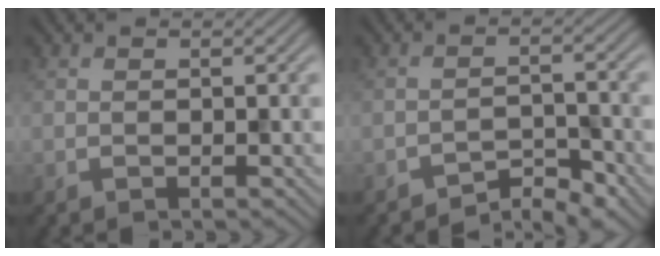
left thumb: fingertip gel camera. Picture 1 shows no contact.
{"total": 3.3, "force": [-3.0, 0.8, 1.2], "torque": [-0.014, 0.006, -0.058]}